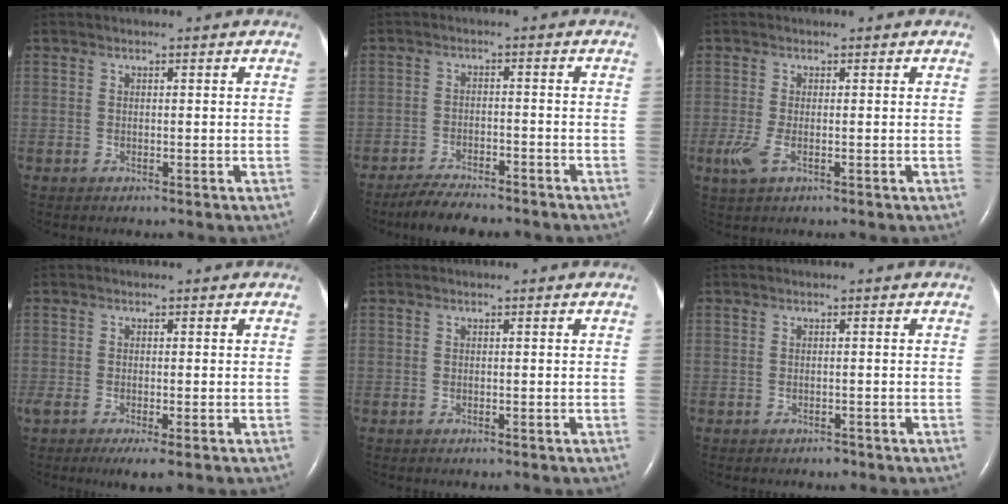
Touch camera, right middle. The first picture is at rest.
{"total": 8.7, "force": [-7.6, 1.8, 3.8], "torque": [-0.063, -0.015, -0.117]}
{"total": 2.8, "force": [-1.1, 0.9, 2.4], "torque": [-0.062, -0.008, -0.022]}
{"total": 4.2, "force": [-2.5, 0.9, 3.2], "torque": [-0.057, -0.015, -0.039]}
{"total": 0.0}
{"total": 0.6, "force": [-0.5, 0.3, 0.2], "torque": [-0.004, 0.000, -0.005]}